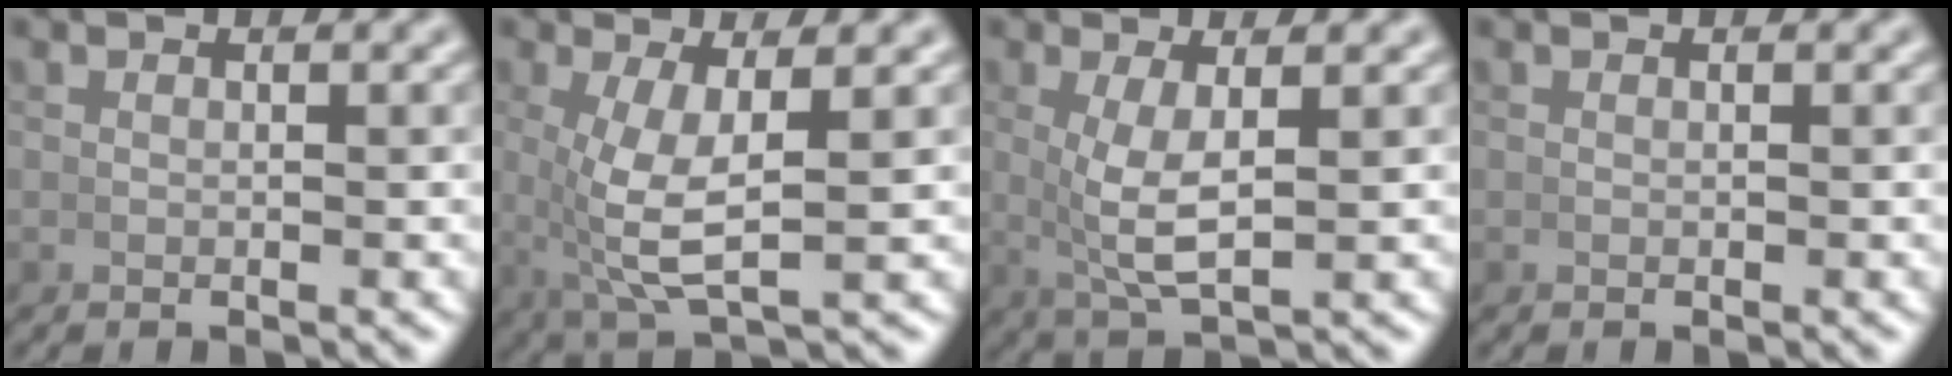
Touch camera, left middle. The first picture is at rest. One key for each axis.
{"total": 6.4, "fx": 0.3, "fy": 2.3, "fz": 6.0, "tx": -0.114, "ty": -0.012, "tz": 0.019}
{"total": 4.9, "fx": 0.4, "fy": 1.6, "fz": 4.6, "tx": -0.094, "ty": -0.009, "tz": 0.019}
{"total": 0.0}